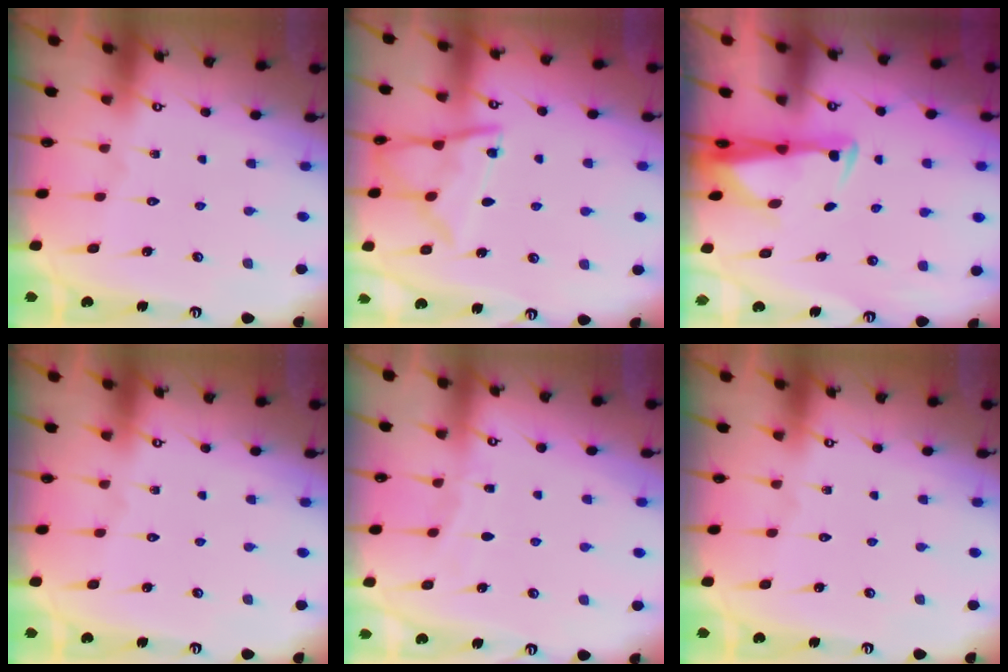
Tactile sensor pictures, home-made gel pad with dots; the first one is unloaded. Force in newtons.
{"total": 11.0, "press": 11.0, "slide": 0.4}
{"total": 2.9, "press": 2.7, "slide": 0.9}
{"total": 0.0}
{"total": 4.1, "press": 4.1, "slide": 0.5}
{"total": 0.0}